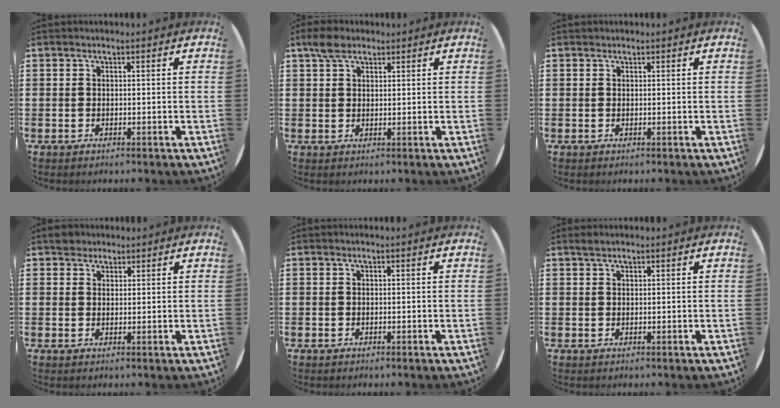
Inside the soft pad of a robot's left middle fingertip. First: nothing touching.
{"total": 3.2, "force": [2.4, 1.6, 1.4], "torque": [-0.023, 0.005, 0.043]}
{"total": 0.0}
{"total": 2.1, "force": [1.9, 1.0, 0.0], "torque": [0.013, -0.001, 0.034]}
{"total": 0.0}
{"total": 0.9, "force": [0.8, 0.2, 0.2], "torque": [-0.005, 0.002, 0.015]}